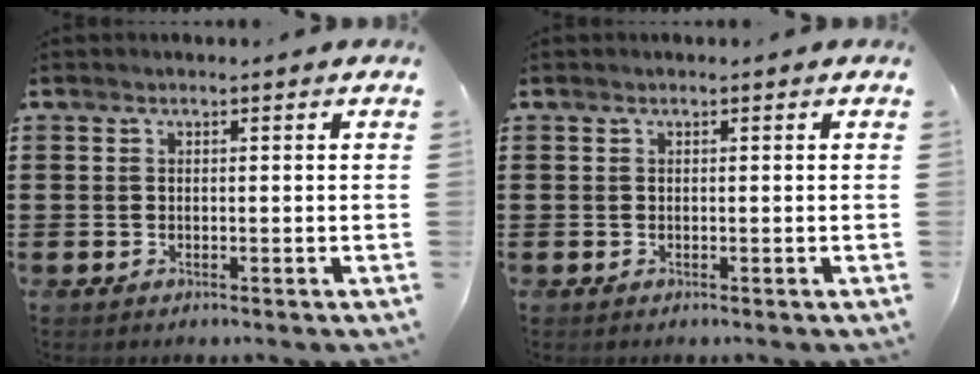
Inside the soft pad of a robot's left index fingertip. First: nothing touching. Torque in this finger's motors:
{"motor_torque": [0.00, 0.00, 0.00, 0.00]}